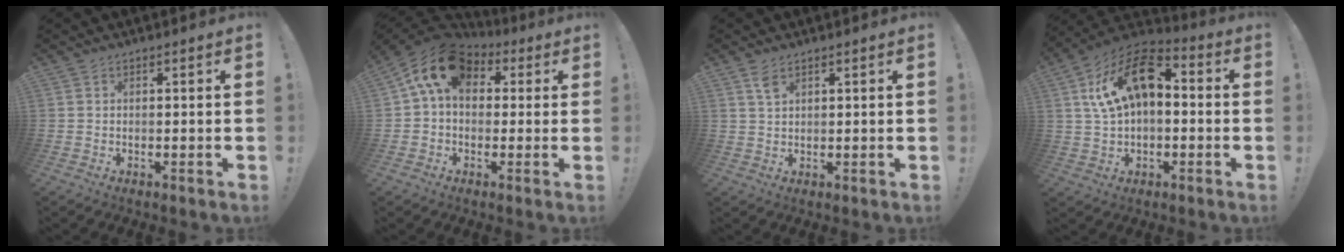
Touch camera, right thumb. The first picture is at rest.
{"total": 14.9, "force": [5.0, 9.7, 10.1], "torque": [-0.179, -0.001, 0.095]}
{"total": 3.5, "force": [2.0, 1.5, 2.3], "torque": [-0.035, -0.006, 0.034]}
{"total": 17.0, "force": [4.3, 10.1, 12.9], "torque": [-0.216, 0.002, 0.079]}